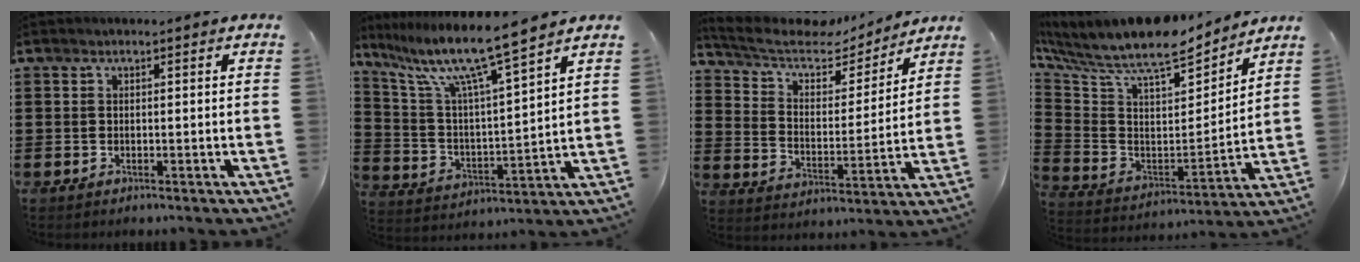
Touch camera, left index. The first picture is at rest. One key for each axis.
{"total": 10.9, "fx": 8.7, "fy": 0.0, "fz": 6.5, "tx": -0.159, "ty": -0.054, "tz": 0.142}
{"total": 7.4, "fx": 6.2, "fy": 2.8, "fz": 3.1, "tx": -0.090, "ty": -0.031, "tz": 0.104}
{"total": 9.7, "fx": 8.6, "fy": 2.1, "fz": 3.9, "tx": -0.118, "ty": -0.070, "tz": 0.147}